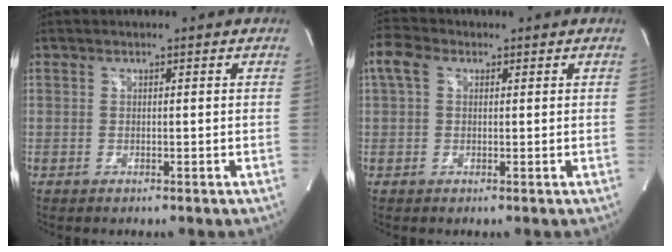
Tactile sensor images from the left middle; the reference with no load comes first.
{"total": 3.9, "force": [1.4, 2.6, 2.6], "torque": [-0.070, 0.027, 0.029]}